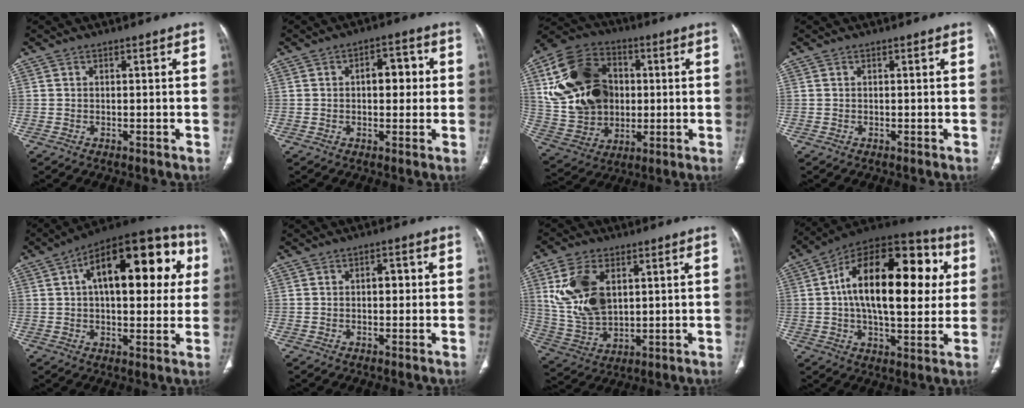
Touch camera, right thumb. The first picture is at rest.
{"total": 6.3, "force": [0.7, 3.7, 5.1], "torque": [-0.042, 0.015, 0.006]}
{"total": 21.8, "force": [3.3, 16.6, 13.7], "torque": [-0.242, 0.012, 0.070]}
{"total": 0.0}
{"total": 24.6, "force": [6.2, 11.7, 20.7], "torque": [-0.261, 0.034, 0.083]}
{"total": 2.6, "force": [0.2, 1.6, 2.0], "torque": [-0.018, 0.009, 0.001]}
{"total": 13.9, "force": [4.0, 8.3, 10.4], "torque": [-0.203, -0.013, 0.090]}
{"total": 27.5, "force": [4.4, 13.4, 23.6], "torque": [-0.341, 0.027, 0.056]}